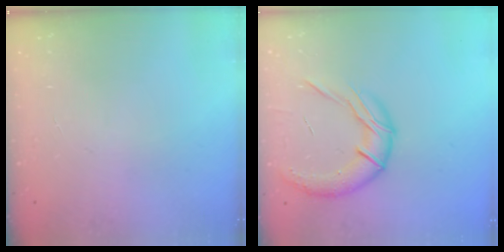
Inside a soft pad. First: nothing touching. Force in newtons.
{"total": 14.6, "press": 14.5, "slide": 1.6}